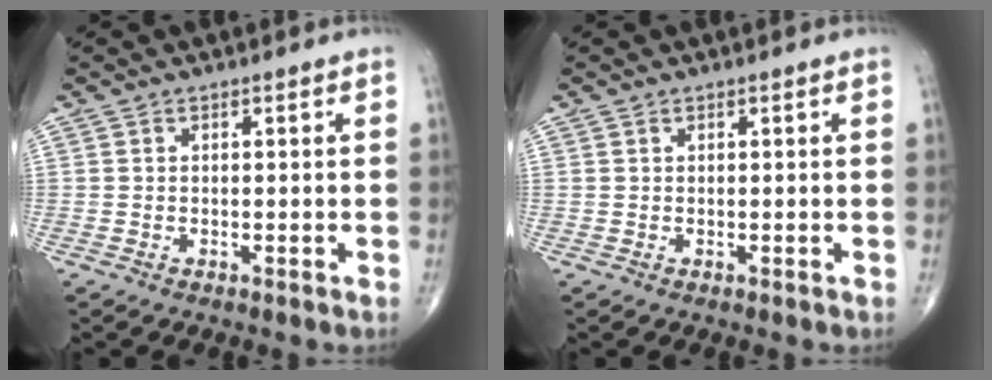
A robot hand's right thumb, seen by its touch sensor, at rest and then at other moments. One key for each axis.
{"total": 0.0}